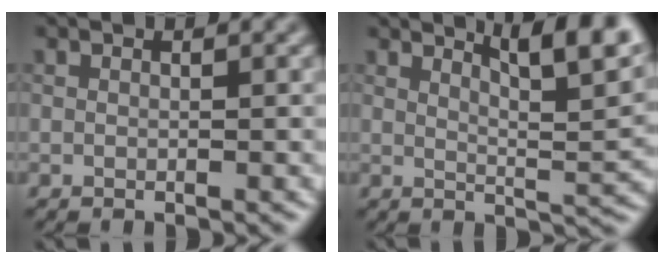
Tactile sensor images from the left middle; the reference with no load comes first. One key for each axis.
{"total": 7.3, "fx": 4.7, "fy": 1.7, "fz": 5.4, "tx": -0.059, "ty": 0.008, "tz": 0.064}